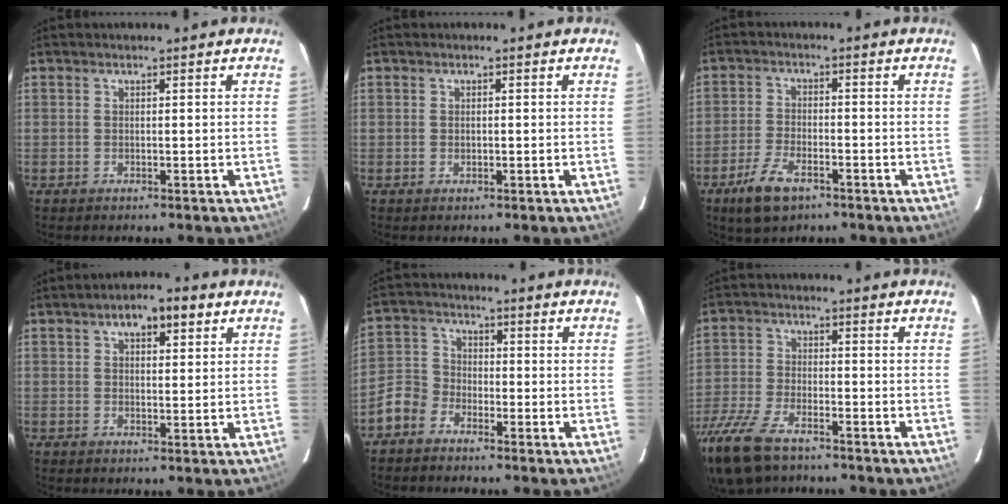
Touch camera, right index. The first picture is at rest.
{"total": 0.7, "force": [-0.1, 0.6, 0.4], "torque": [-0.007, 0.003, -0.001]}
{"total": 7.8, "force": [-4.9, 3.6, 5.0], "torque": [-0.125, -0.009, -0.091]}
{"total": 6.2, "force": [3.1, 2.7, 4.6], "torque": [-0.072, 0.022, 0.047]}
{"total": 5.7, "force": [-3.8, 3.9, 1.5], "torque": [-0.033, 0.019, -0.085]}
{"total": 15.5, "force": [-11.2, 6.5, 8.5], "torque": [-0.213, -0.033, -0.221]}